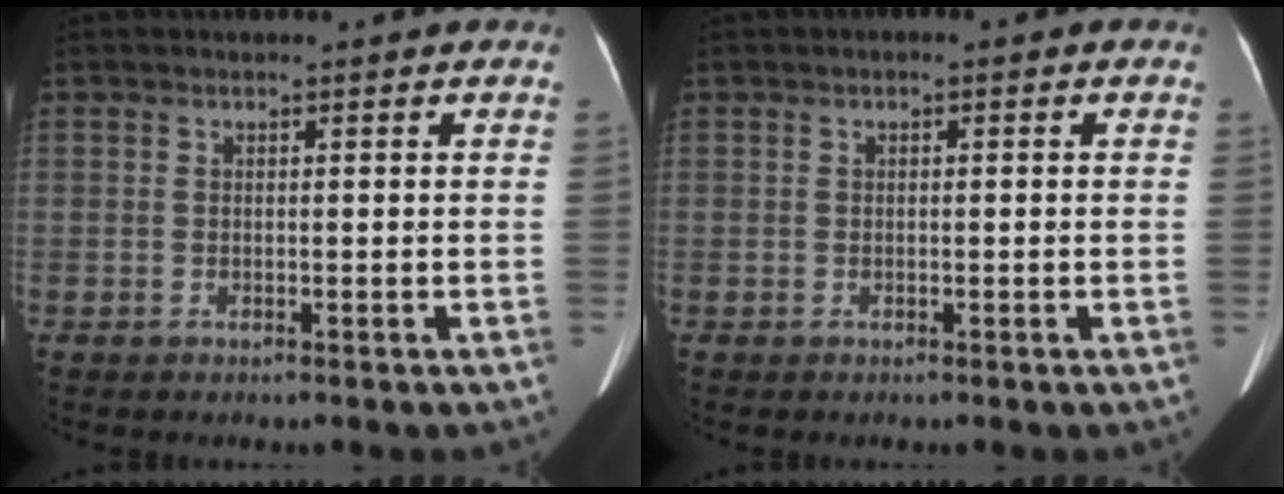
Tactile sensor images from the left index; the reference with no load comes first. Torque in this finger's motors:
{"motor_torque": [0.28, -0.21, 0.03, -0.01]}